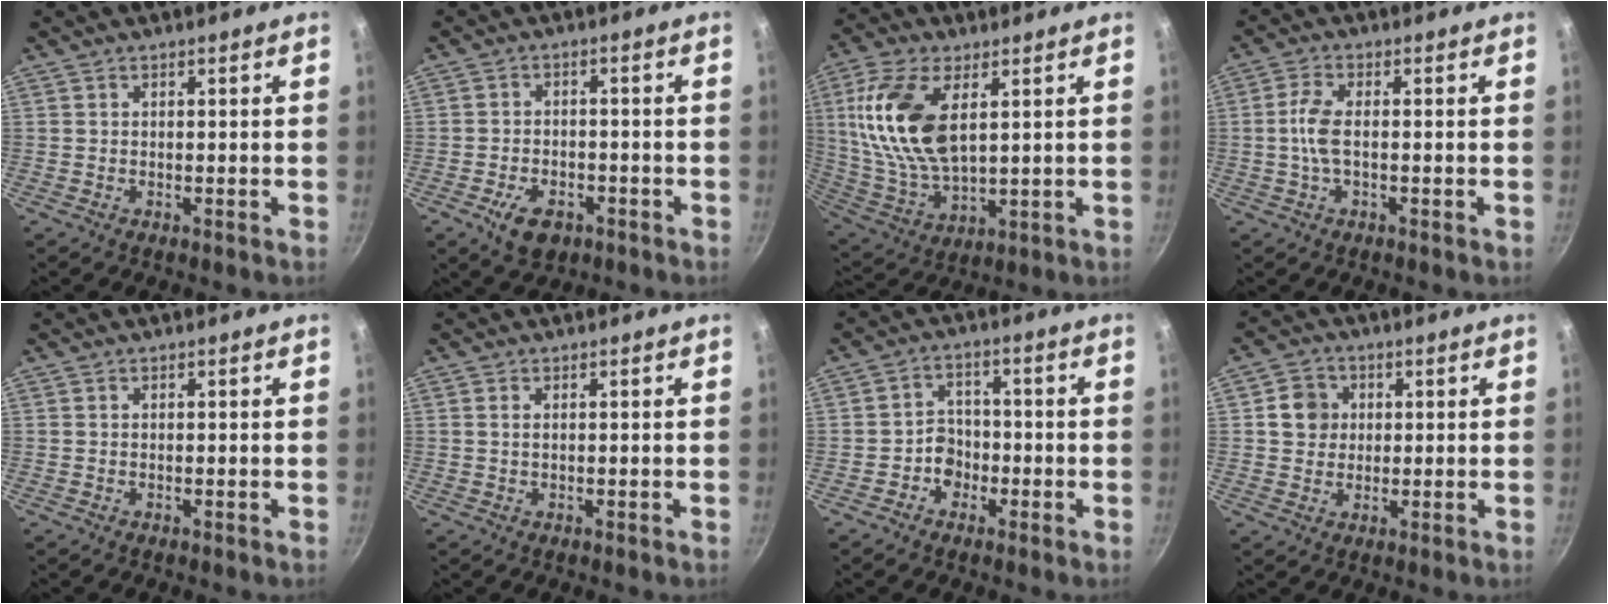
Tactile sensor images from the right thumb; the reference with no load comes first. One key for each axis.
{"total": 6.8, "fx": -3.4, "fy": 4.2, "fz": 4.2, "tx": -0.062, "ty": 0.017, "tz": -0.052}
{"total": 17.4, "fx": 4.8, "fy": 9.0, "fz": 14.1, "tx": -0.275, "ty": -0.014, "tz": 0.102}
{"total": 4.8, "fx": -0.6, "fy": 1.8, "fz": 4.4, "tx": -0.105, "ty": 0.008, "tz": -0.019}
{"total": 0.0}
{"total": 1.0, "fx": 0.3, "fy": 0.5, "fz": 0.8, "tx": -0.015, "ty": 0.001, "tz": 0.004}
{"total": 4.8, "fx": -2.0, "fy": 4.0, "fz": 1.7, "tx": 0.007, "ty": 0.026, "tz": -0.036}
{"total": 5.7, "fx": 1.0, "fy": 5.2, "fz": 2.0, "tx": -0.005, "ty": 0.006, "tz": 0.011}